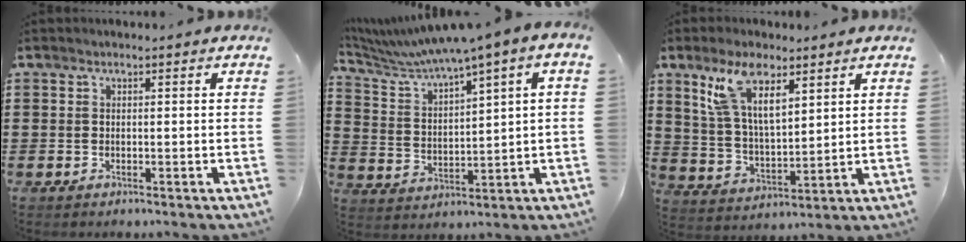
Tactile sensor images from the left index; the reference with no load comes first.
{"total": 4.9, "force": [3.9, -0.5, 3.0], "torque": [-0.079, -0.031, 0.059]}
{"total": 10.0, "force": [6.3, 3.8, 6.8], "torque": [-0.149, -0.001, 0.118]}